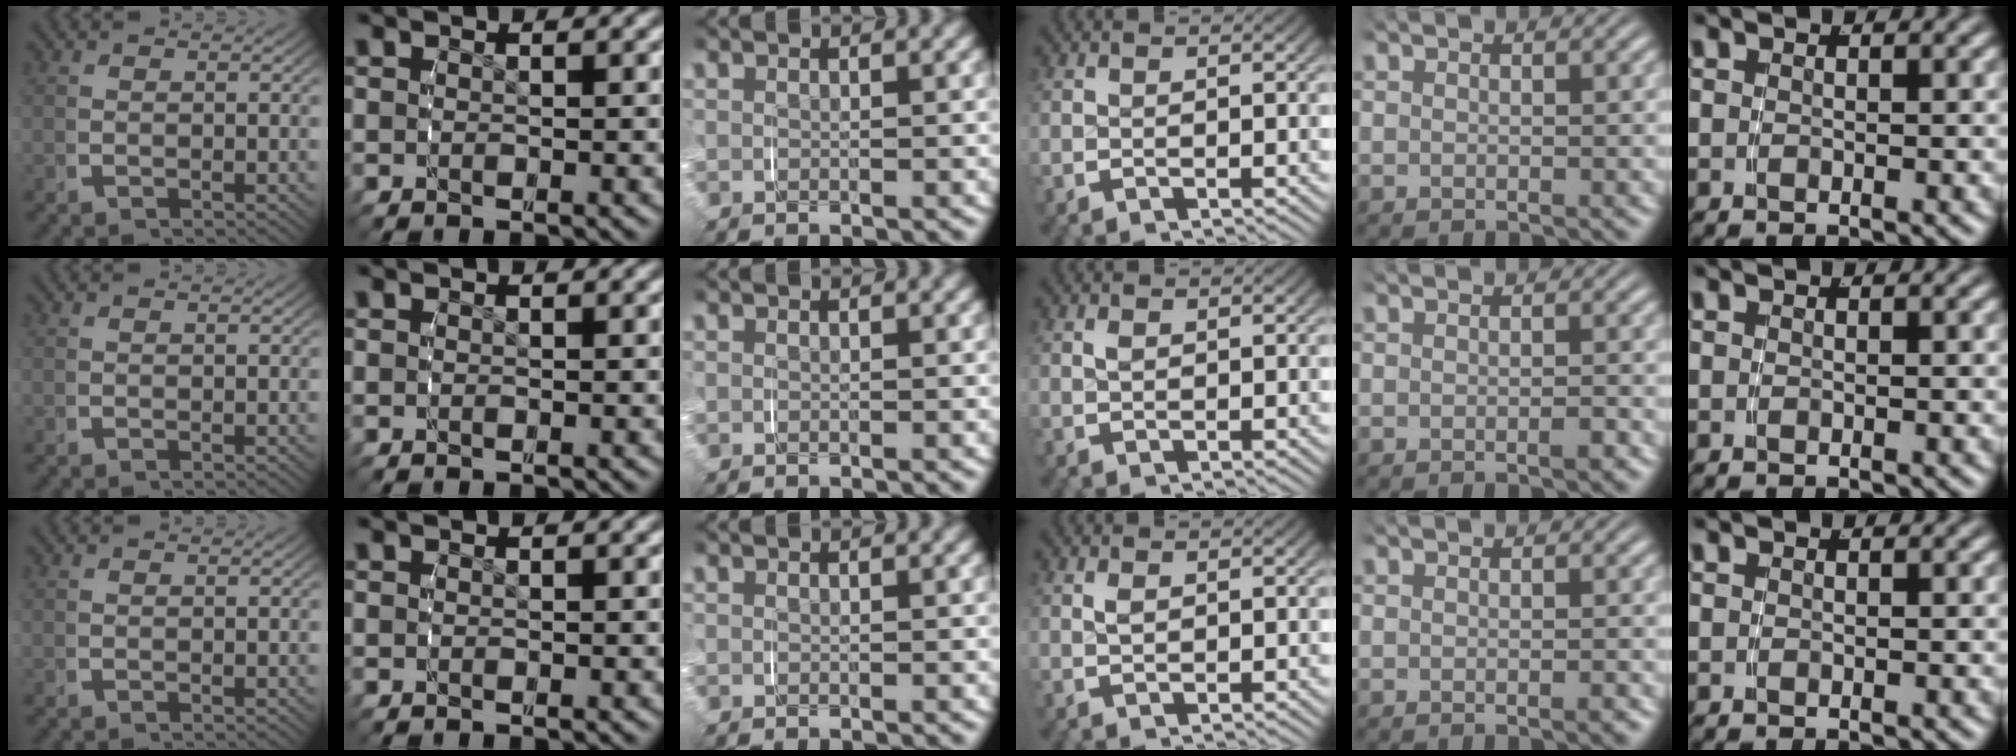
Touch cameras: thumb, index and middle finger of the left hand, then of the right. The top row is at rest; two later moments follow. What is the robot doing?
{"motion": "grasp_and_lifting", "object": "lipstick"}